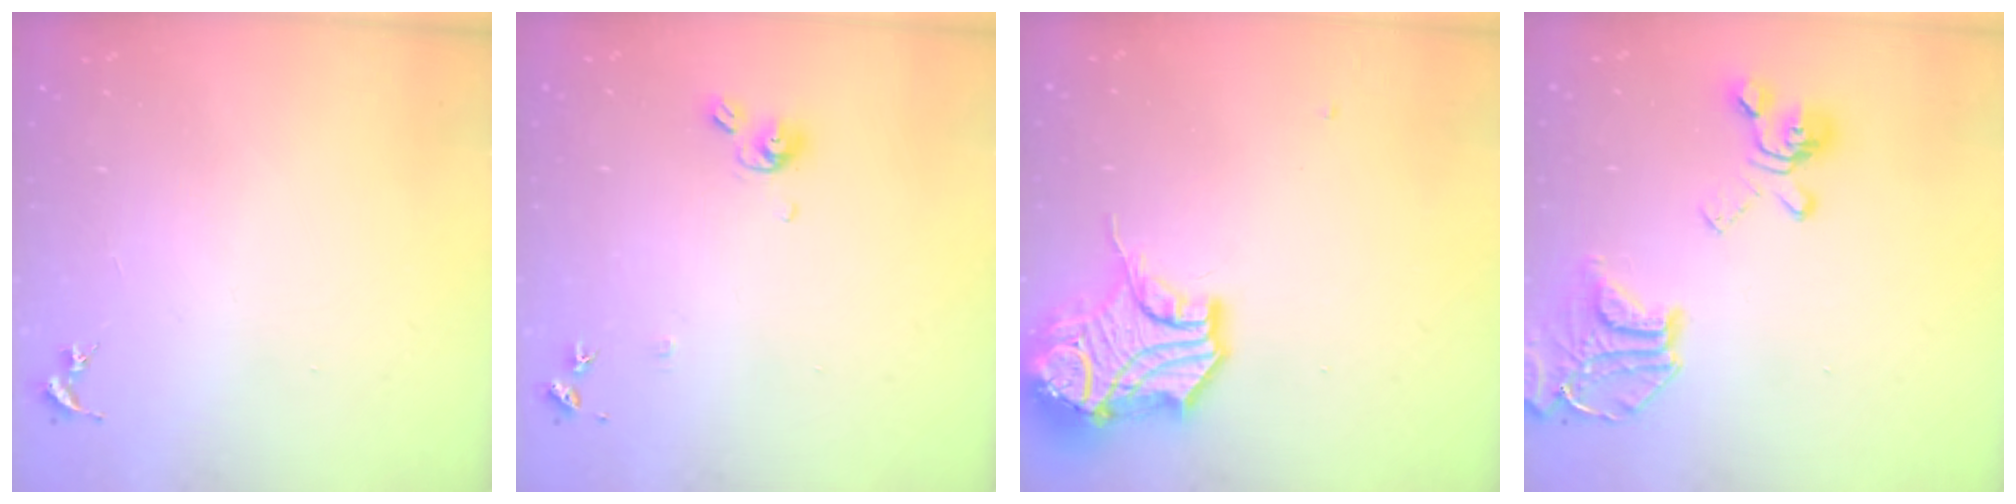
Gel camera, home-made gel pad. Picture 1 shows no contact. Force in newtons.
{"total": 7.9, "press": 7.9, "slide": 0.8}
{"total": 15.8, "press": 15.6, "slide": 2.2}
{"total": 19.9, "press": 19.8, "slide": 2.0}